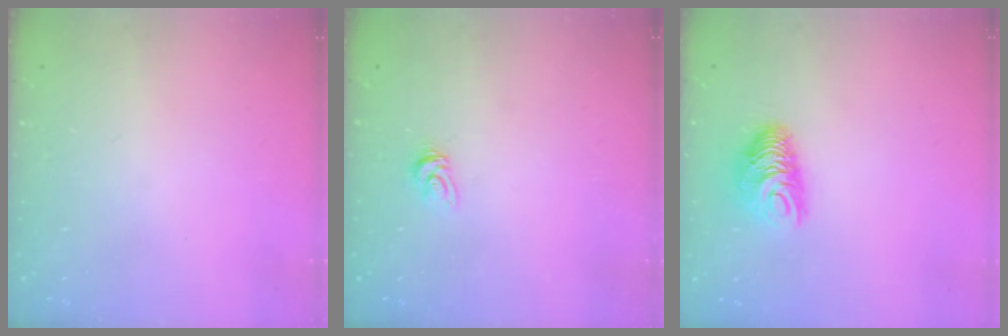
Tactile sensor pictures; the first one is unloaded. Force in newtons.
{"total": 3.6, "press": 3.6, "slide": 0.2}
{"total": 9.4, "press": 9.3, "slide": 0.6}